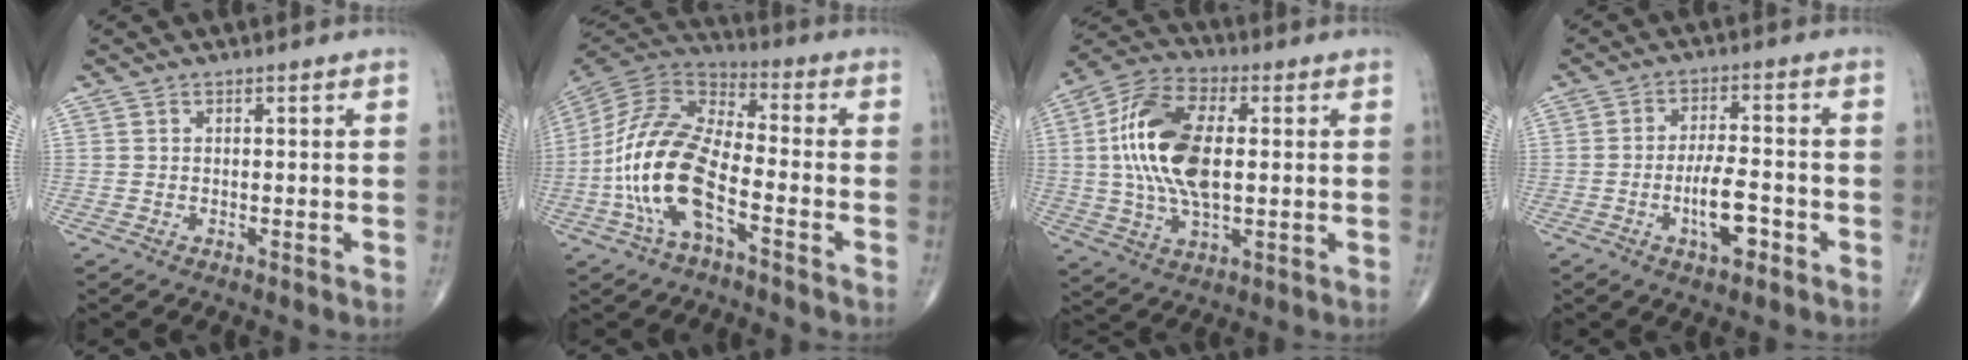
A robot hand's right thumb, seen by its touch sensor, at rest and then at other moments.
{"total": 16.9, "force": [-5.5, 7.1, 14.4], "torque": [-0.297, 0.039, -0.110]}
{"total": 17.2, "force": [1.5, 8.8, 14.7], "torque": [-0.293, 0.012, 0.023]}
{"total": 7.6, "force": [-2.8, 2.7, 6.5], "torque": [-0.112, 0.017, -0.049]}